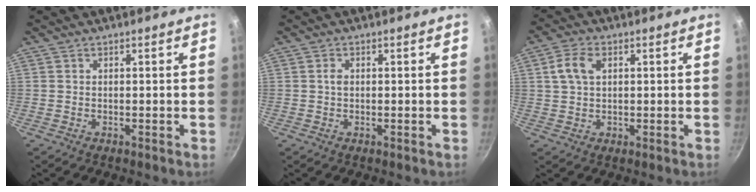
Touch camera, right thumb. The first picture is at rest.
{"total": 1.3, "force": [0.1, 0.9, 0.9], "torque": [-0.013, 0.002, -0.001]}
{"total": 5.6, "force": [1.6, 3.7, 3.8], "torque": [-0.073, 0.007, 0.029]}